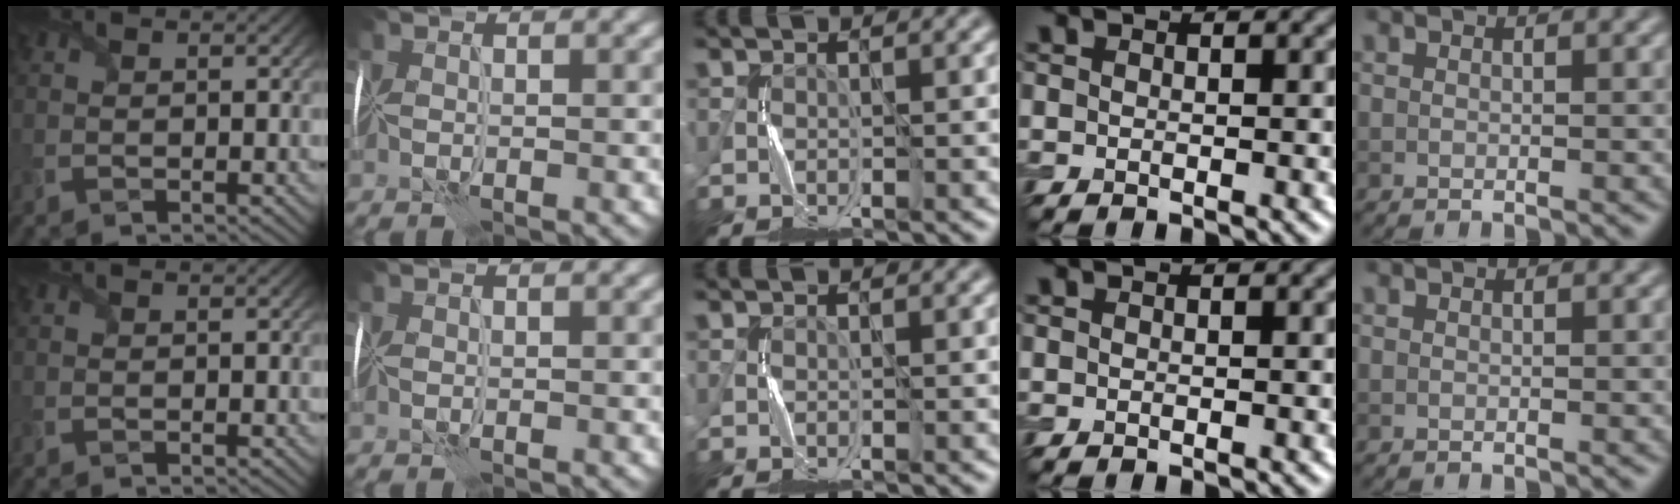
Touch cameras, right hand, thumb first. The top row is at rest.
{}